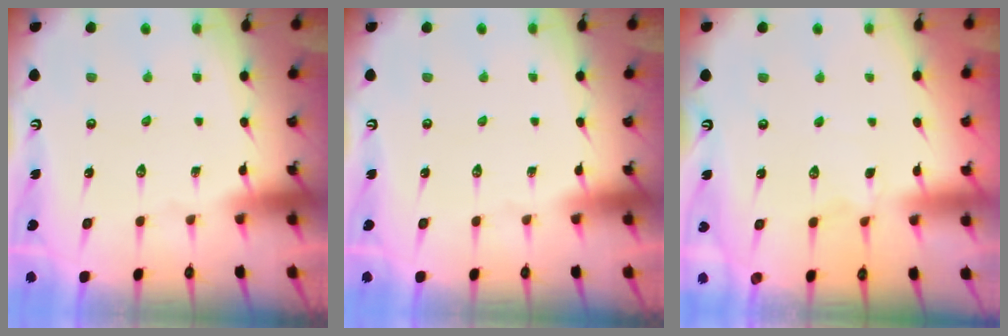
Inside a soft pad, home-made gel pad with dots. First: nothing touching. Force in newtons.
{"total": 0.0}
{"total": 1.6, "press": 1.6, "slide": 0.4}